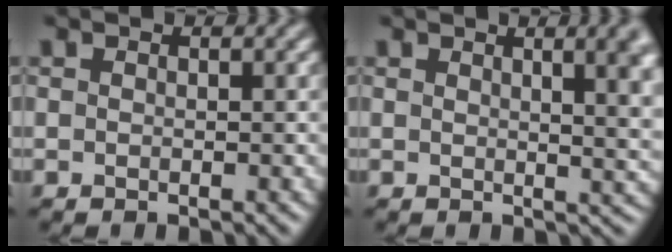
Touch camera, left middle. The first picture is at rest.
{"total": 7.8, "force": [2.9, 3.3, 6.4], "torque": [-0.020, 0.023, 0.031]}